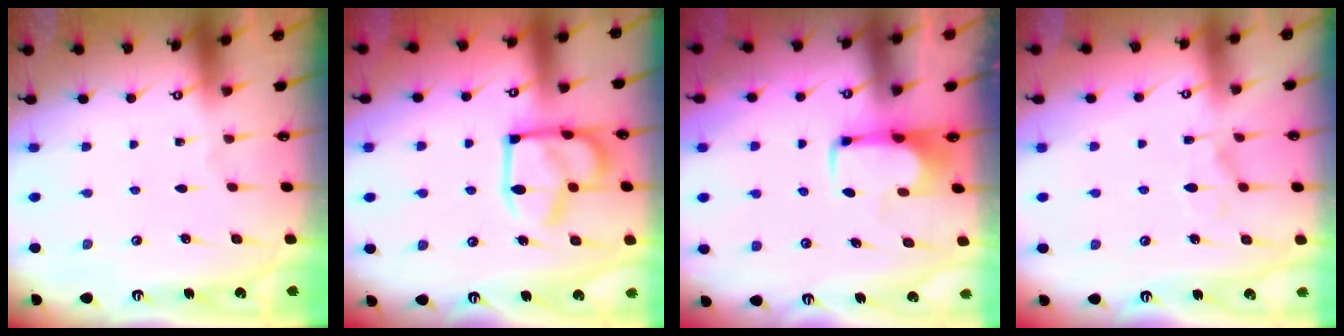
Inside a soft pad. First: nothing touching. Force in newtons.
{"total": 14.5, "press": 14.4, "slide": 1.1}
{"total": 2.0, "press": 2.0, "slide": 0.4}
{"total": 0.7, "press": 0.3, "slide": 0.7}